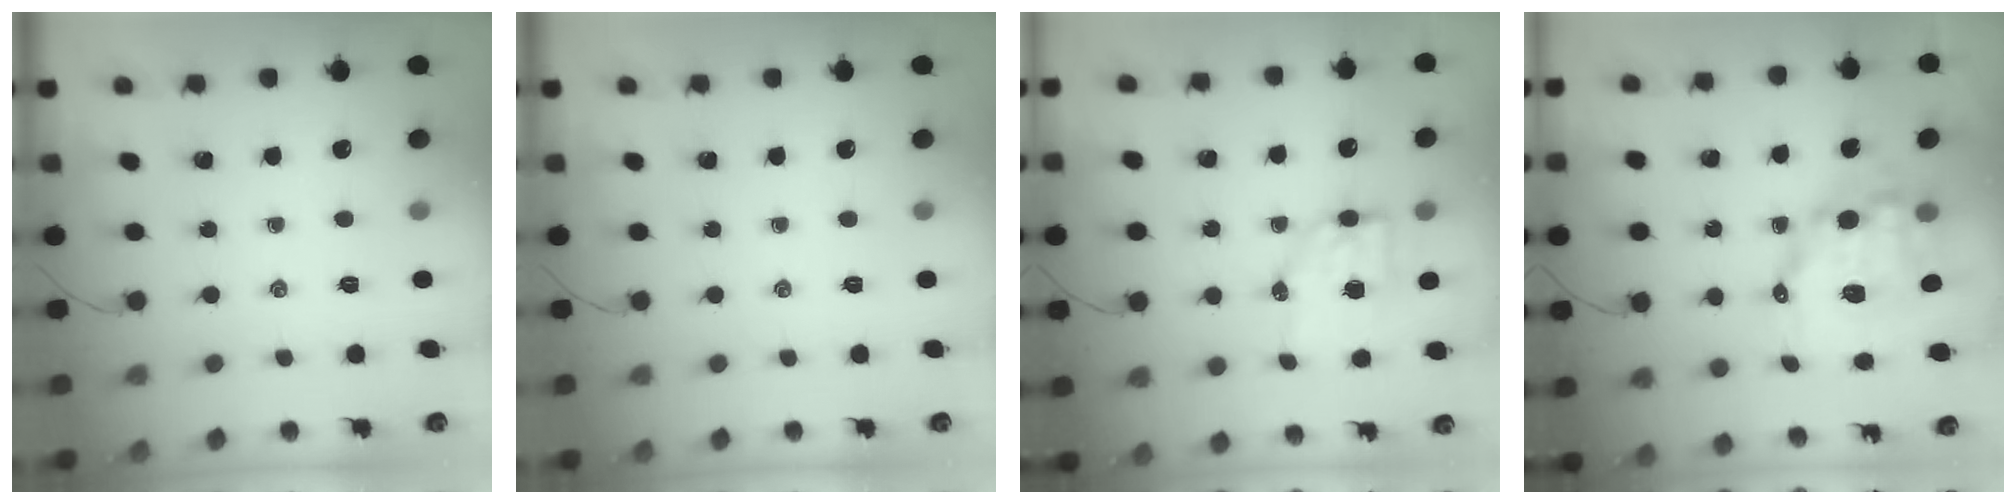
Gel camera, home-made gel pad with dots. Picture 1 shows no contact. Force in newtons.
{"total": 0.0}
{"total": 6.9, "press": 6.8, "slide": 1.2}
{"total": 12.2, "press": 11.9, "slide": 2.5}